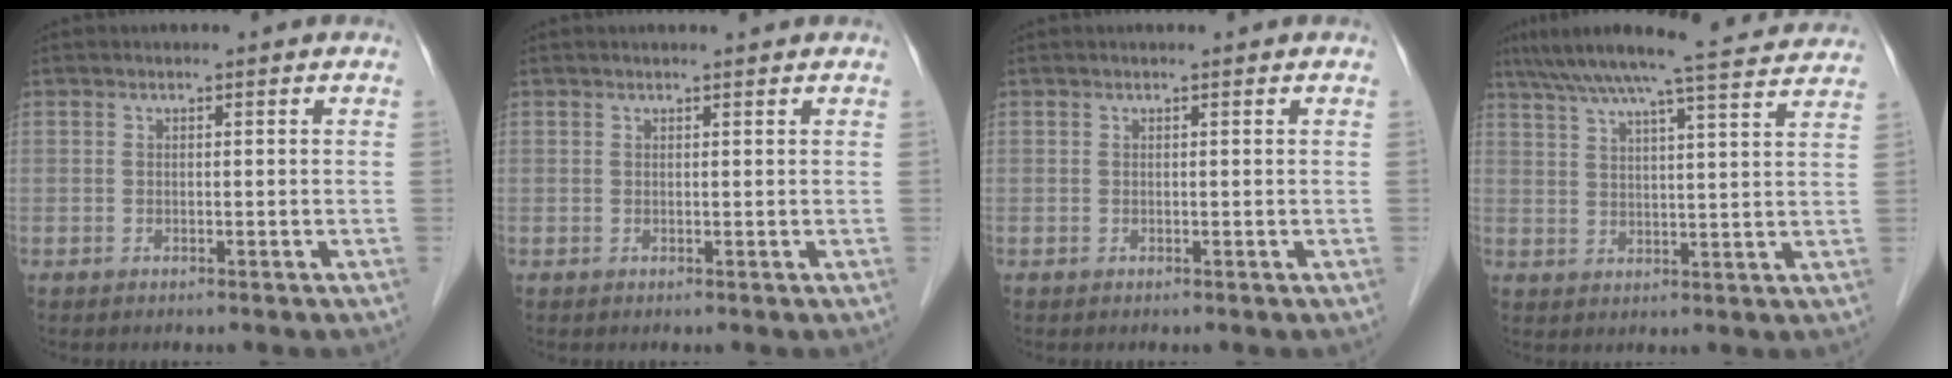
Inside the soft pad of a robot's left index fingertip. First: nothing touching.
{"total": 1.7, "force": [1.6, 0.0, 0.6], "torque": [-0.009, 0.010, 0.024]}
{"total": 0.5, "force": [0.5, 0.0, 0.2], "torque": [-0.007, 0.006, 0.008]}
{"total": 18.7, "force": [16.9, 0.3, 8.0], "torque": [-0.137, 0.018, 0.226]}